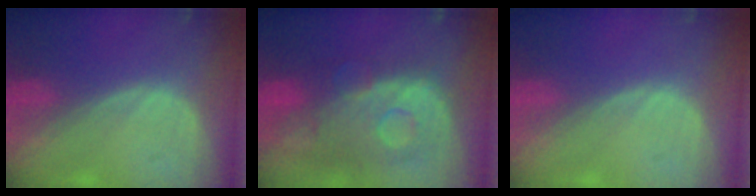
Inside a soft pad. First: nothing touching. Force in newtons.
{"total": 11.2, "press": 9.7, "slide": 5.5}
{"total": 0.0}